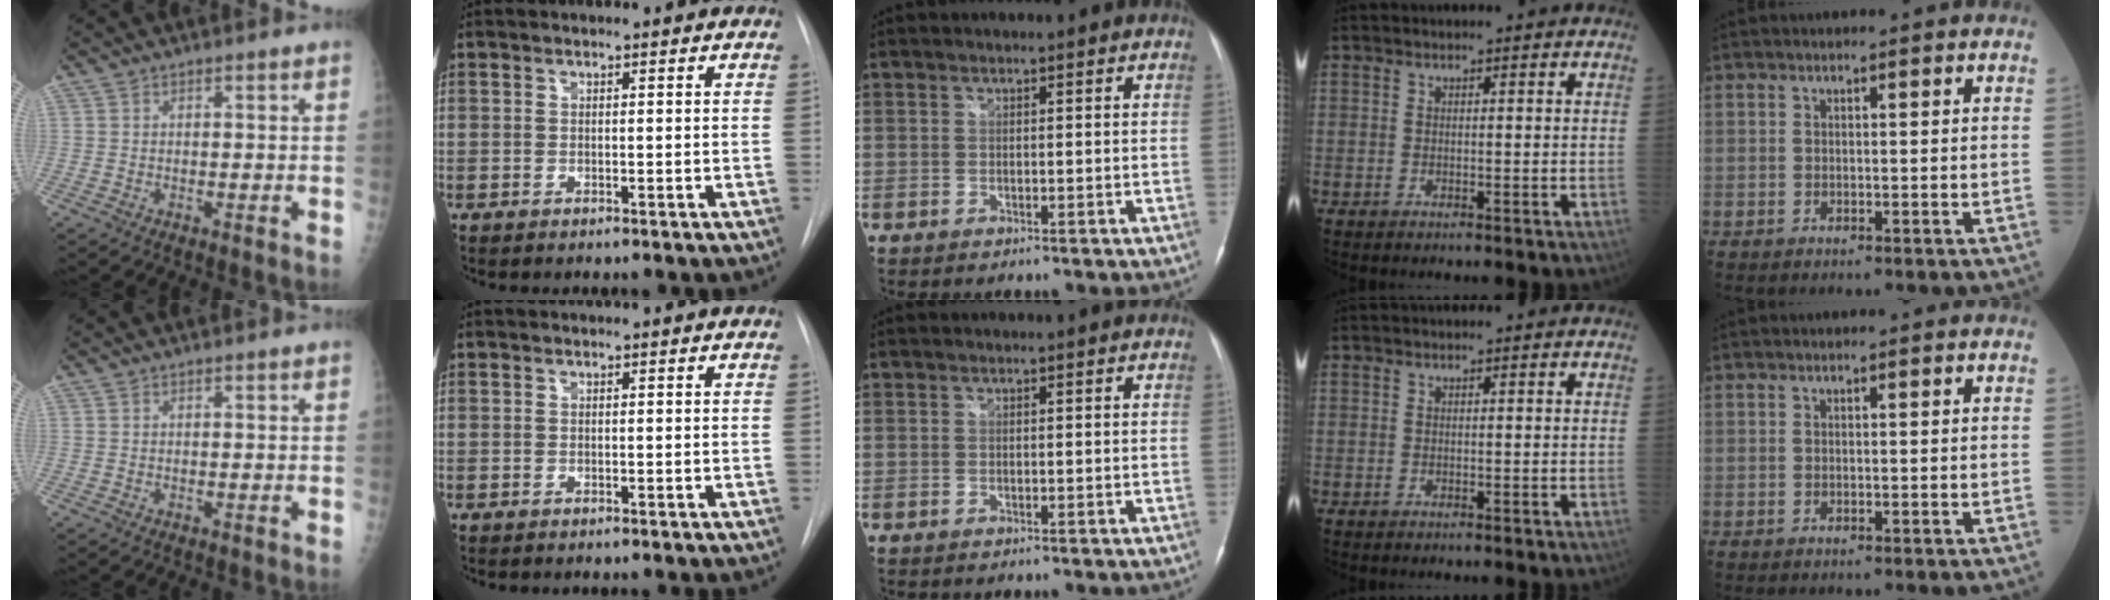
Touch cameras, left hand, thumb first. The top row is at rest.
{}